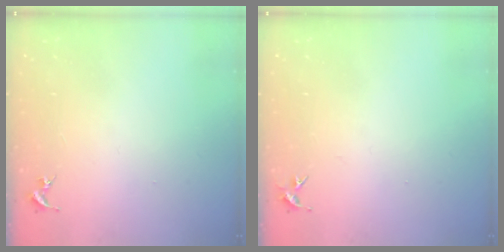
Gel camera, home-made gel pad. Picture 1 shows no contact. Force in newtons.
{"total": 3.6, "press": 3.5, "slide": 0.4}